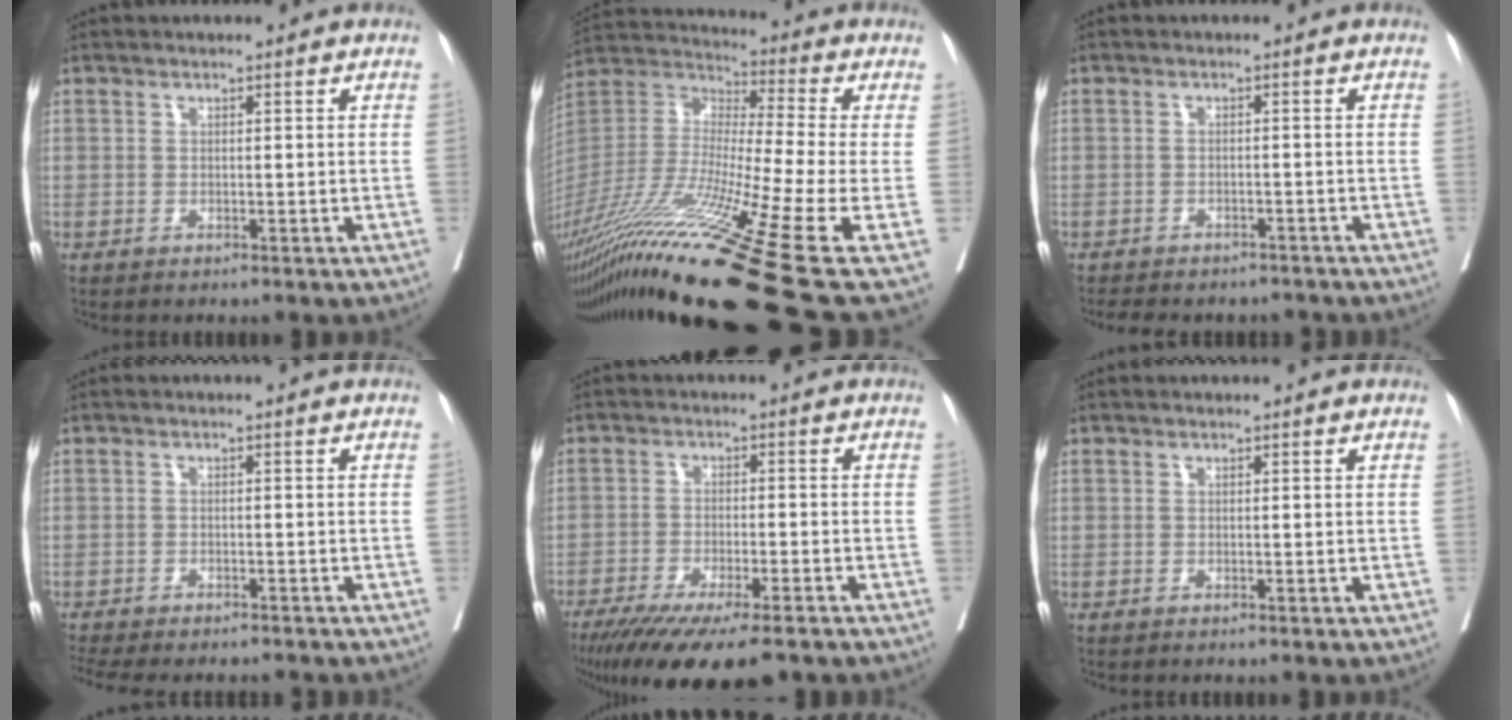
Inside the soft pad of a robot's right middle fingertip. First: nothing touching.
{"total": 26.4, "force": [-15.6, -0.8, 21.2], "torque": [-0.412, -0.051, -0.292]}
{"total": 9.6, "force": [-8.6, 3.2, 3.0], "torque": [-0.058, 0.003, -0.106]}
{"total": 12.2, "force": [-11.1, 2.2, 4.6], "torque": [-0.093, -0.008, -0.146]}
{"total": 15.5, "force": [-12.0, 2.3, 9.6], "torque": [-0.138, -0.033, -0.185]}
{"total": 0.0}